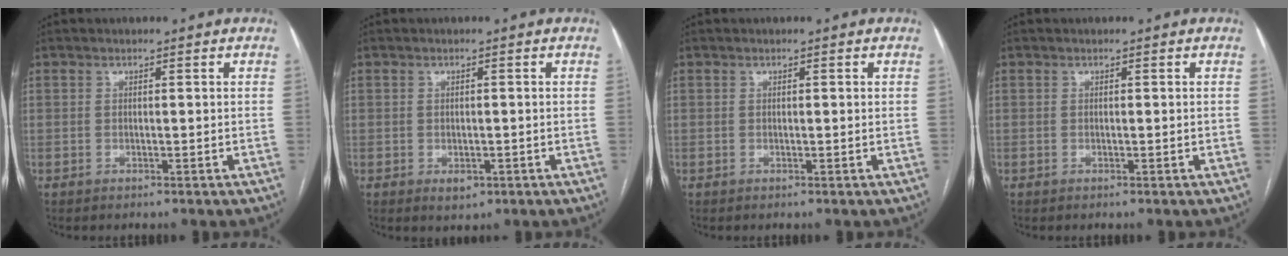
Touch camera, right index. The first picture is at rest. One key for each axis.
{"total": 2.1, "fx": -0.9, "fy": 1.5, "fz": 1.3, "tx": -0.013, "ty": 0.001, "tz": -0.003}
{"total": 0.0}
{"total": 0.0}